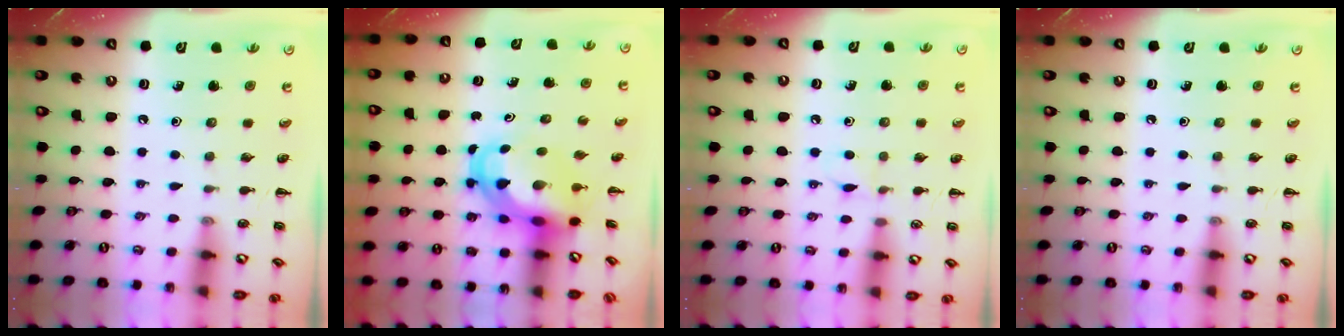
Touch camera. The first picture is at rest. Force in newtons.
{"total": 5.7, "press": 5.6, "slide": 1.3}
{"total": 3.8, "press": 3.6, "slide": 1.3}
{"total": 0.0}